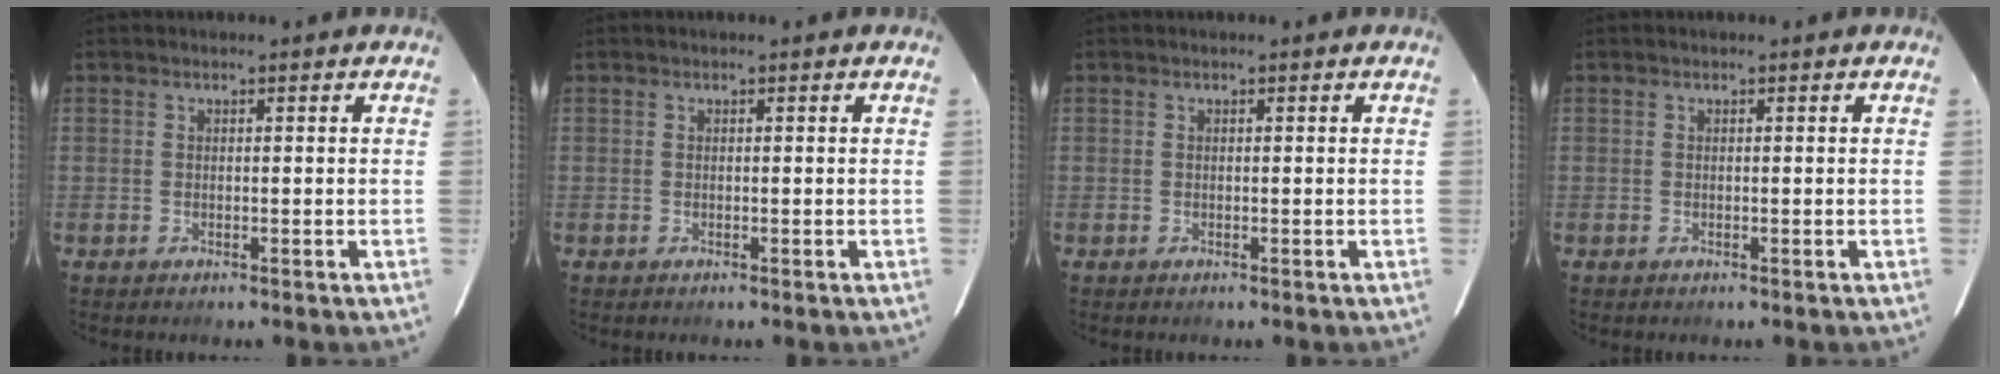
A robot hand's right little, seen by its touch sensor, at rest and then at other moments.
{"total": 0.0}
{"total": 0.0}
{"total": 0.0}